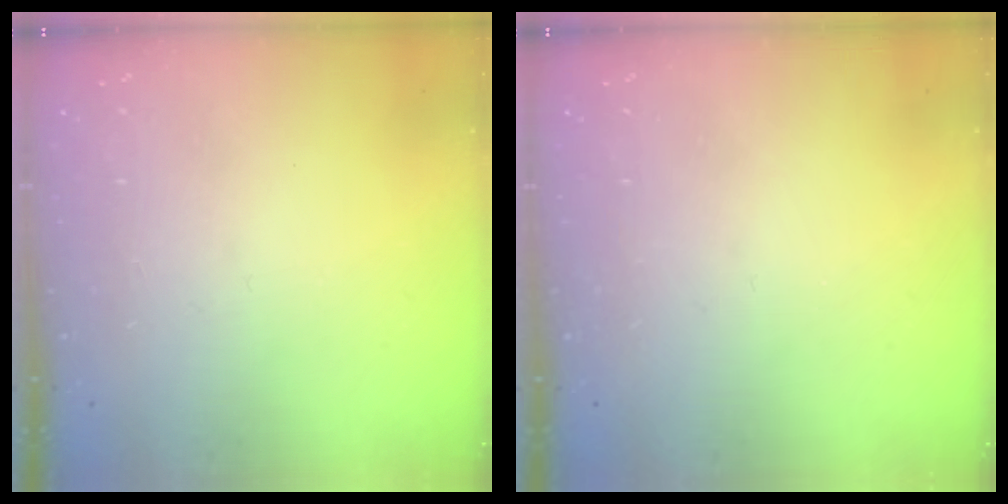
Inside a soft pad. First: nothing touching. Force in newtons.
{"total": 0.0}